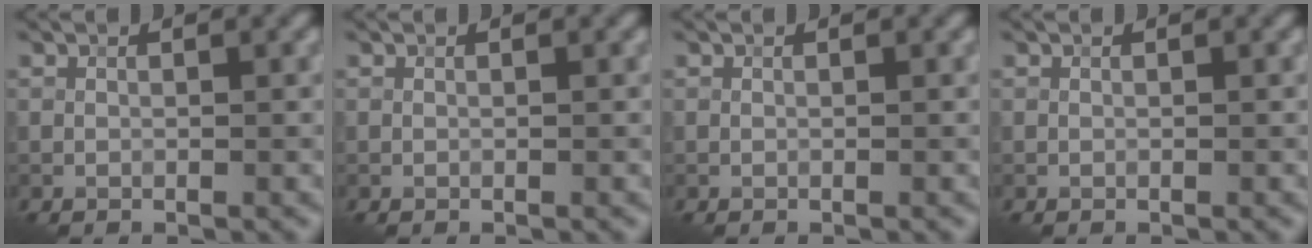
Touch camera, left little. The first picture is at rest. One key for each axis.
{"total": 0.0}
{"total": 0.0}
{"total": 0.0}